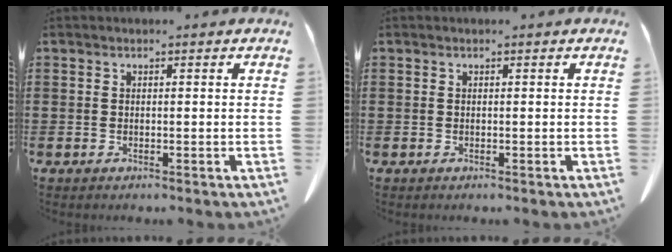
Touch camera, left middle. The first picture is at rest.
{"total": 0.0}